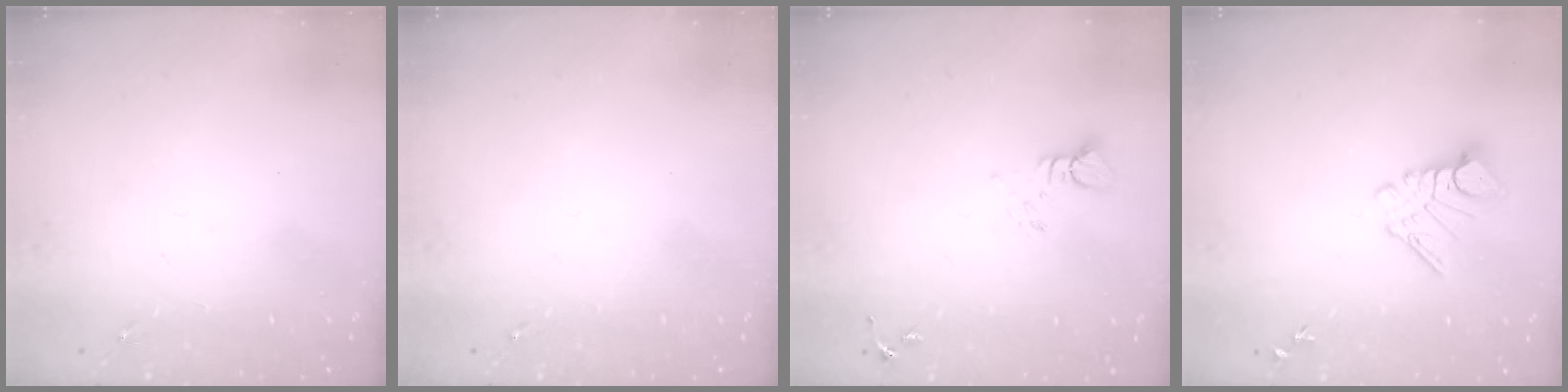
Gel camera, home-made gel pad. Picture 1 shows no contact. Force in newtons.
{"total": 0.0}
{"total": 4.0, "press": 4.0, "slide": 0.3}
{"total": 9.6, "press": 9.6, "slide": 1.0}